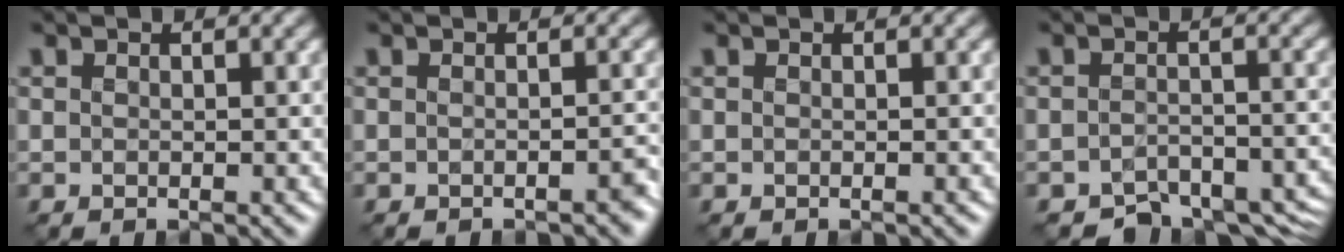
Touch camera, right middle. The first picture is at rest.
{"total": 1.4, "force": [-0.8, 0.7, 0.9], "torque": [-0.005, -0.002, -0.019]}
{"total": 0.0}
{"total": 5.1, "force": [-4.0, 2.3, 2.2], "torque": [-0.016, -0.013, -0.069]}